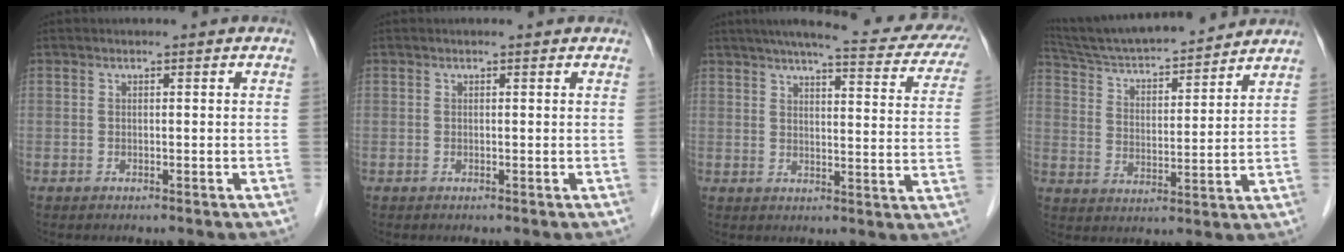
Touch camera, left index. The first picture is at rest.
{"total": 0.0}
{"total": 22.5, "force": [19.0, 3.4, 11.6], "torque": [-0.151, -0.012, 0.215]}
{"total": 18.7, "force": [17.2, 2.1, 6.9], "torque": [-0.118, 0.019, 0.272]}